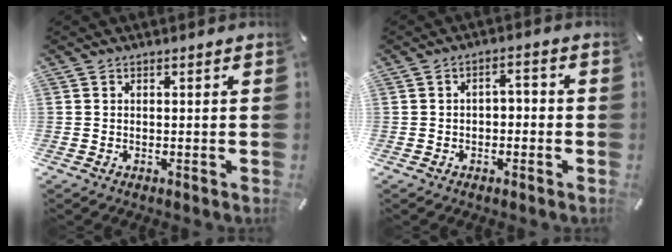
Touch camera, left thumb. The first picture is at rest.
{"total": 2.8, "force": [-1.3, 1.5, 2.0], "torque": [-0.034, 0.014, -0.027]}